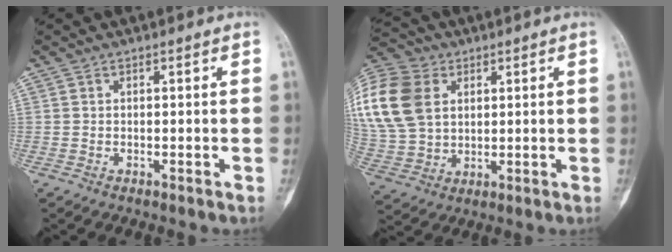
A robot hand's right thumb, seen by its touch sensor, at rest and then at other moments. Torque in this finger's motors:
{"motor_torque": [-1.06, 1.91, 2.00, 0.43, 0.17]}